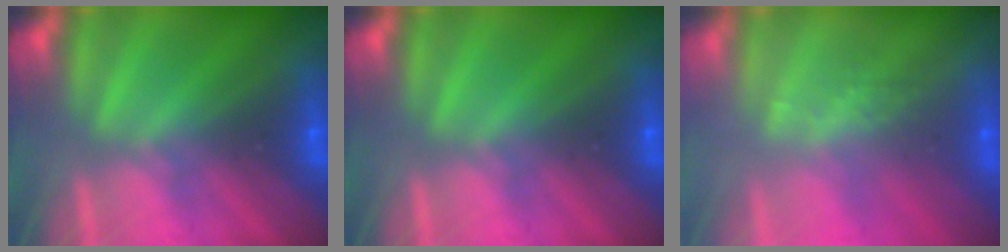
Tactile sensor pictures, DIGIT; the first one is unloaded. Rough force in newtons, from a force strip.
{"total": 0.0}
{"total": 2.4}